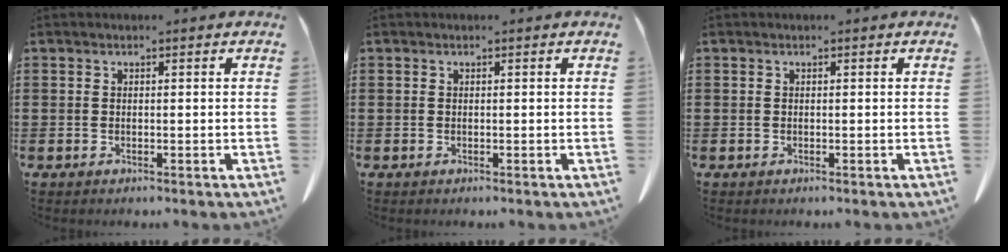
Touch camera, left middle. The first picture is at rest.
{"total": 0.0}
{"total": 0.0}